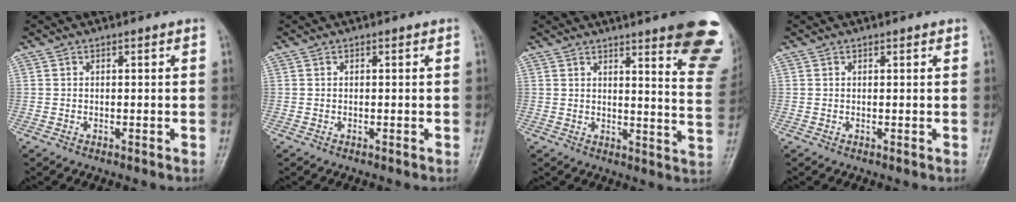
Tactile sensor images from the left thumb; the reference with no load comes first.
{"total": 0.0}
{"total": 18.3, "force": [11.8, 3.1, 13.6], "torque": [-0.140, -0.067, 0.132]}
{"total": 0.6, "force": [0.4, 0.2, 0.3], "torque": [-0.005, -0.002, 0.004]}